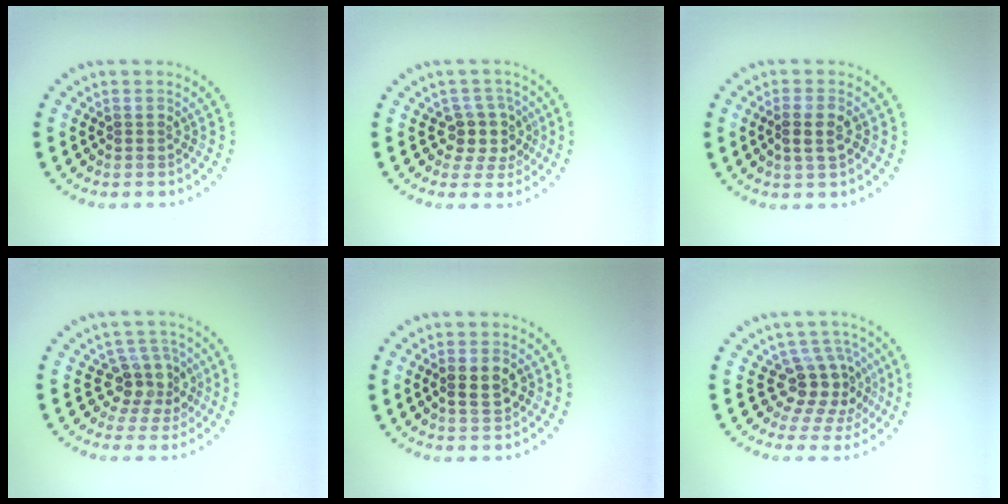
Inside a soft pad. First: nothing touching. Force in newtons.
{"total": 2.9, "press": 2.3, "slide": 1.7}
{"total": 2.5, "press": 2.4, "slide": 0.5}
{"total": 3.5, "press": 2.9, "slide": 1.9}
{"total": 2.8, "press": 2.8, "slide": 0.3}
{"total": 4.2, "press": 3.1, "slide": 2.8}